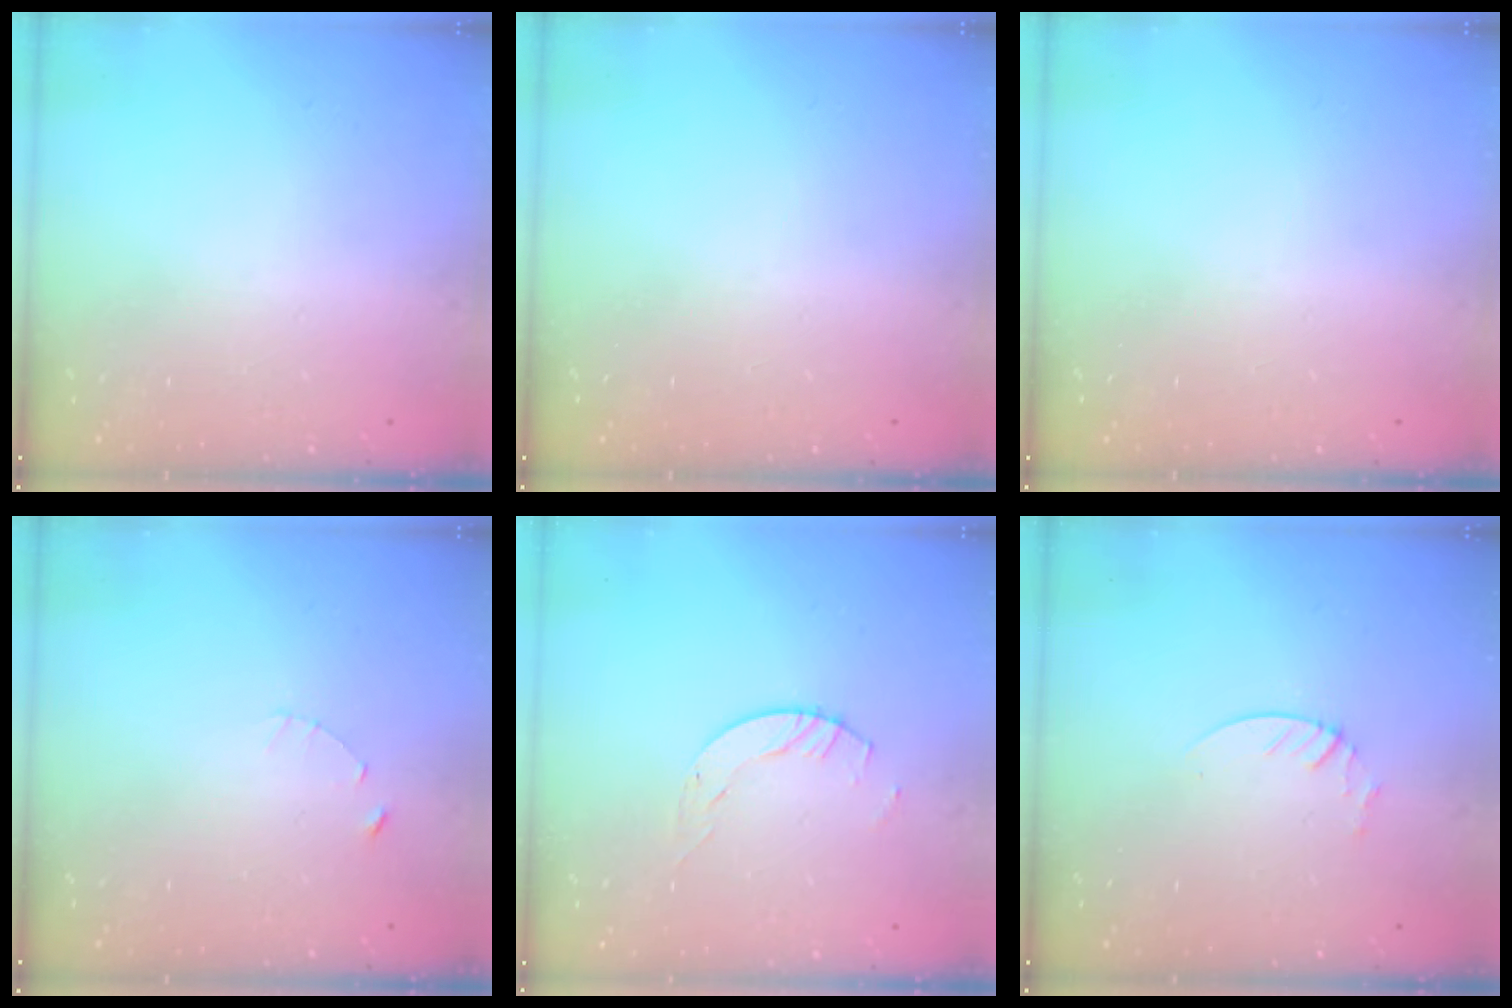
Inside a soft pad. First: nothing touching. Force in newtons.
{"total": 0.0}
{"total": 0.0}
{"total": 1.0, "press": 1.0, "slide": 0.2}
{"total": 4.1, "press": 4.1, "slide": 0.2}
{"total": 1.9, "press": 1.9, "slide": 0.2}